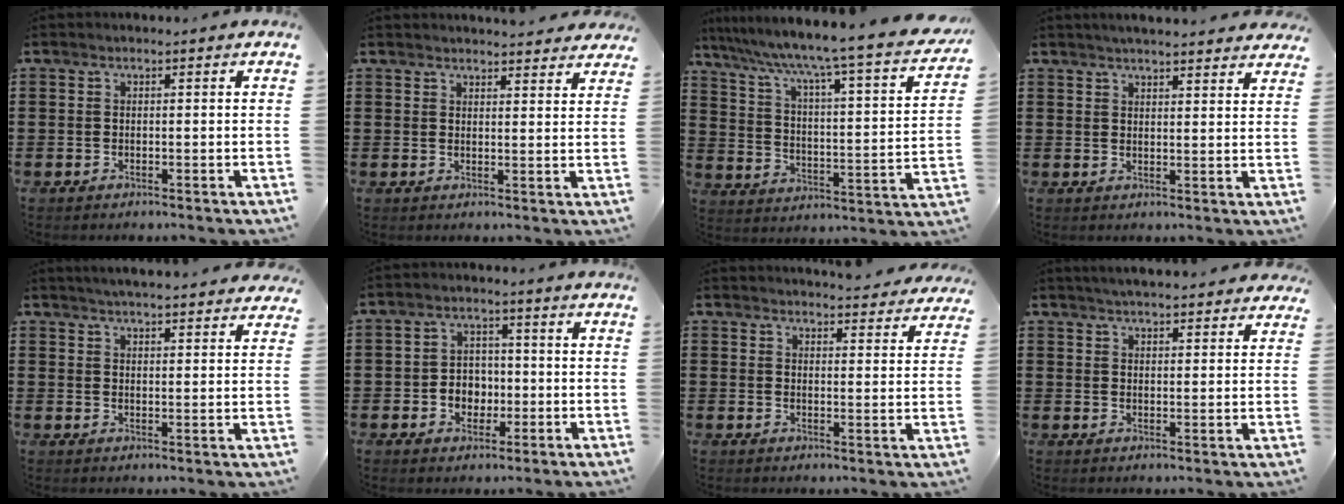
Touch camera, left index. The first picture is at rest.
{"total": 2.9, "force": [2.9, 0.1, 0.2], "torque": [-0.004, -0.012, 0.054]}
{"total": 5.8, "force": [4.5, -0.9, 3.5], "torque": [-0.090, -0.052, 0.059]}
{"total": 3.4, "force": [3.3, -0.2, 0.6], "torque": [-0.021, -0.009, 0.060]}
{"total": 4.0, "force": [3.9, -0.2, 0.6], "torque": [-0.022, -0.015, 0.072]}
{"total": 4.2, "force": [-1.0, 3.6, 1.8], "torque": [-0.037, 0.005, -0.026]}
{"total": 4.0, "force": [4.0, 0.0, 0.3], "torque": [-0.010, -0.023, 0.073]}
{"total": 3.8, "force": [3.7, 0.0, 0.8], "torque": [-0.025, -0.012, 0.068]}